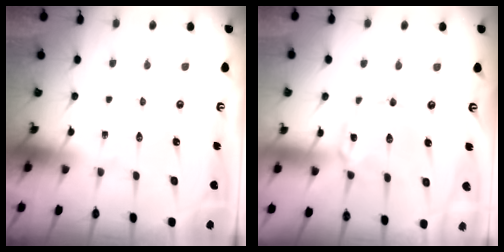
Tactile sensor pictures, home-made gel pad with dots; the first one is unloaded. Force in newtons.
{"total": 3.3, "press": 3.3, "slide": 0.3}